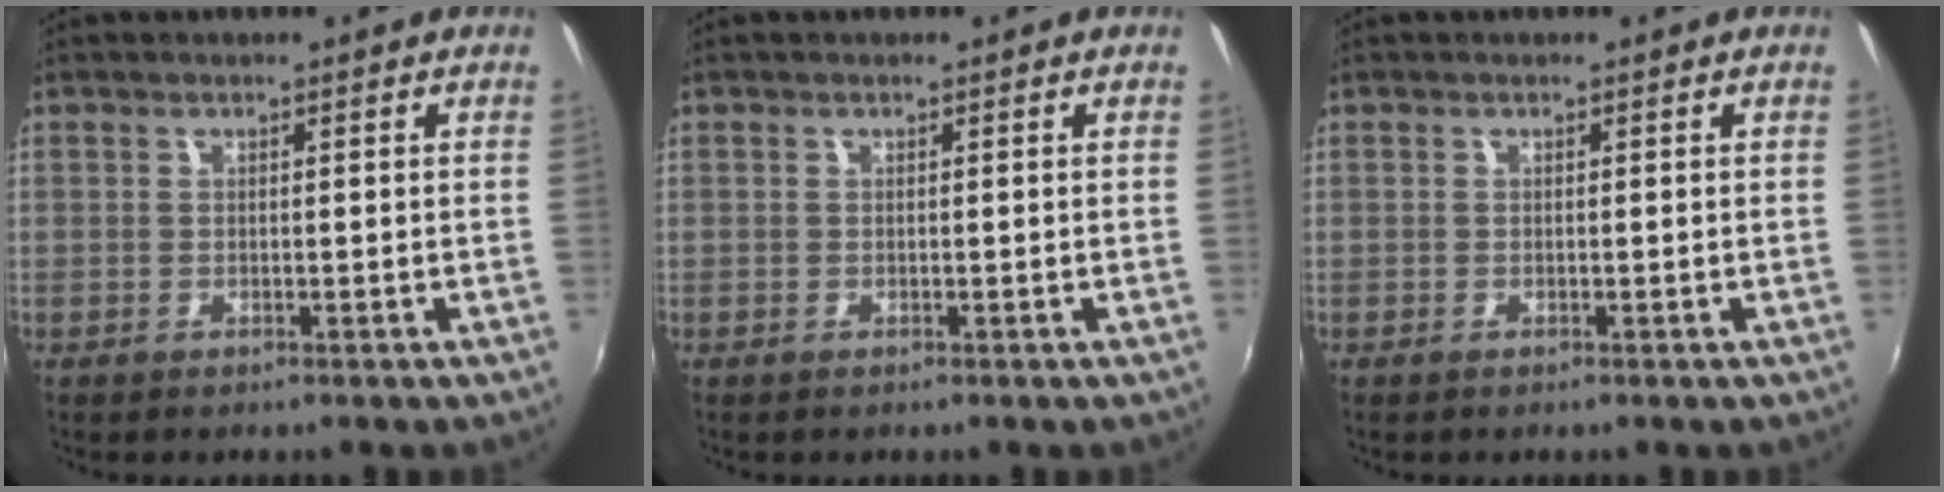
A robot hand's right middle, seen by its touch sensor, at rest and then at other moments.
{"total": 0.0}
{"total": 0.0}